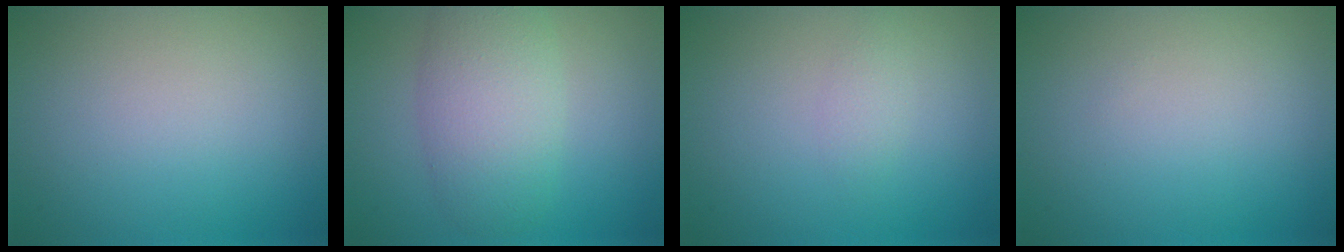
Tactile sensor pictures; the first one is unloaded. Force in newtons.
{"total": 5.5, "press": 5.5, "slide": 0.2}
{"total": 1.0, "press": 1.0, "slide": 0.1}
{"total": 0.0}